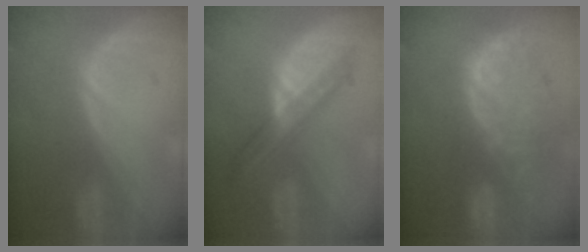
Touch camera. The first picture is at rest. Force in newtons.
{"total": 7.1, "press": 6.0, "slide": 3.8}
{"total": 11.2, "press": 9.6, "slide": 5.7}